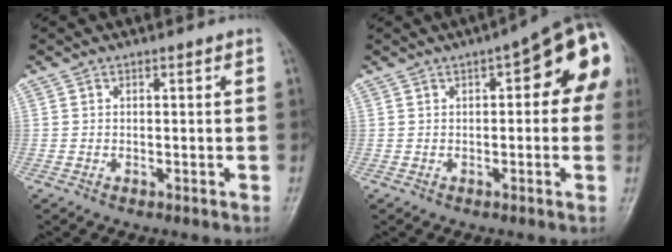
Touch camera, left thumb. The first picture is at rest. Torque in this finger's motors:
{"motor_torque": [0.22, 1.08, 0.13, -0.01, 0.12]}